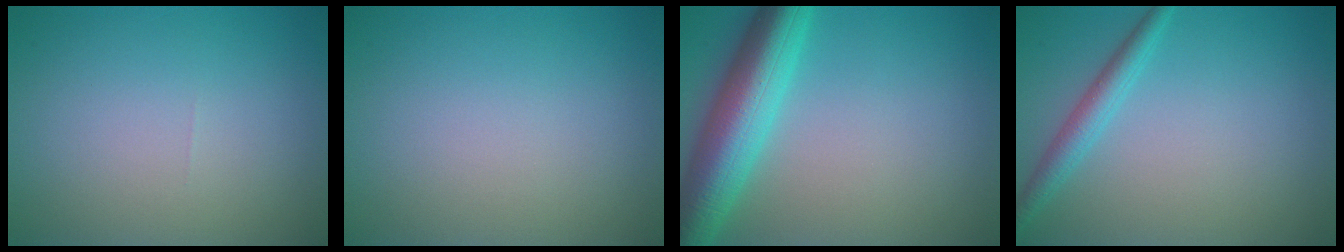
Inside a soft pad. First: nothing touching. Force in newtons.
{"total": 0.0}
{"total": 8.2, "press": 8.2, "slide": 0.3}
{"total": 2.3, "press": 2.3, "slide": 0.1}